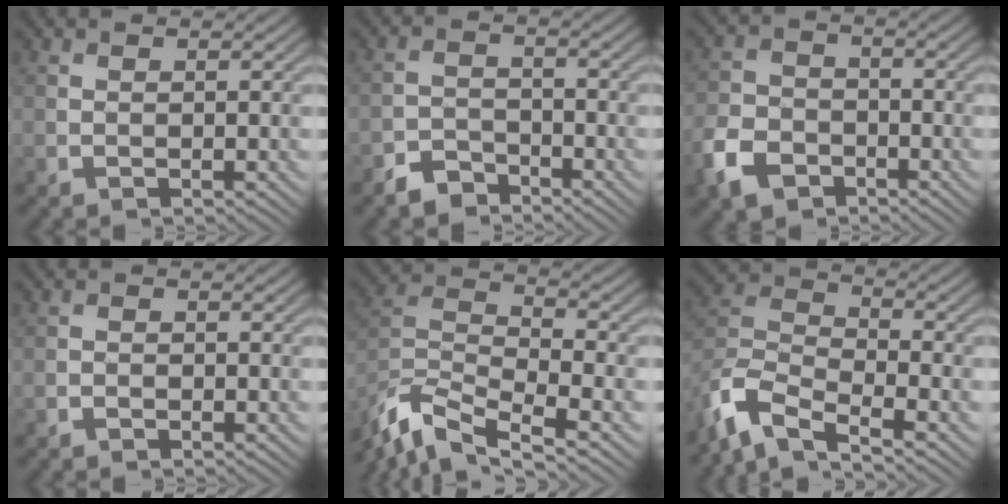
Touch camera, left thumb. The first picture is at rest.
{"total": 3.8, "force": [-3.2, 1.8, 1.1], "torque": [-0.019, 0.003, -0.069]}
{"total": 6.5, "force": [-4.0, 4.3, 2.9], "torque": [-0.076, -0.007, -0.092]}
{"total": 0.7, "force": [-0.6, 0.3, 0.2], "torque": [-0.001, -0.003, -0.011]}
{"total": 10.6, "force": [-7.8, 3.4, 6.4], "torque": [-0.138, -0.013, -0.164]}
{"total": 8.9, "force": [-6.8, 2.9, 5.1], "torque": [-0.118, -0.009, -0.154]}